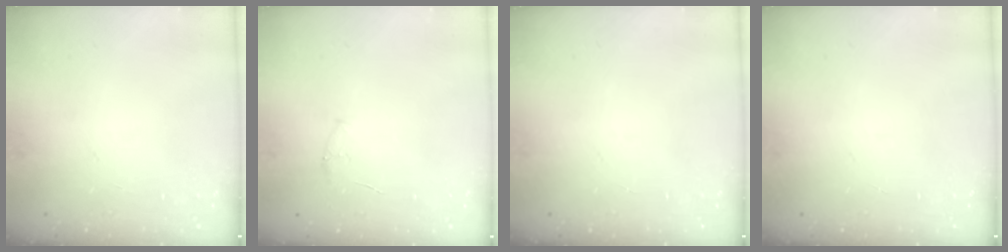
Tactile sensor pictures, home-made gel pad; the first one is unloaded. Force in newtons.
{"total": 4.2, "press": 4.0, "slide": 1.3}
{"total": 0.0}
{"total": 0.0}